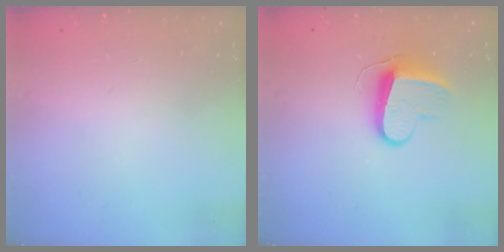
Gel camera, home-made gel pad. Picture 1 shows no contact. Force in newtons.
{"total": 9.1, "press": 9.1, "slide": 0.3}